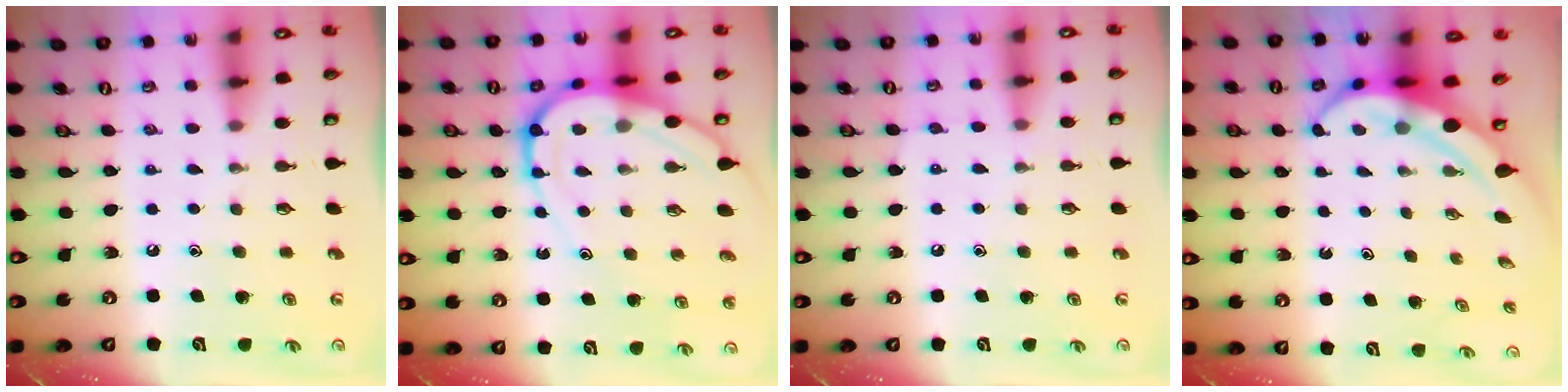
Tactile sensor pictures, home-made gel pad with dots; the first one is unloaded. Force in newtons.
{"total": 12.5, "press": 12.4, "slide": 1.3}
{"total": 4.4, "press": 4.4, "slide": 0.5}
{"total": 4.3, "press": 4.1, "slide": 1.1}